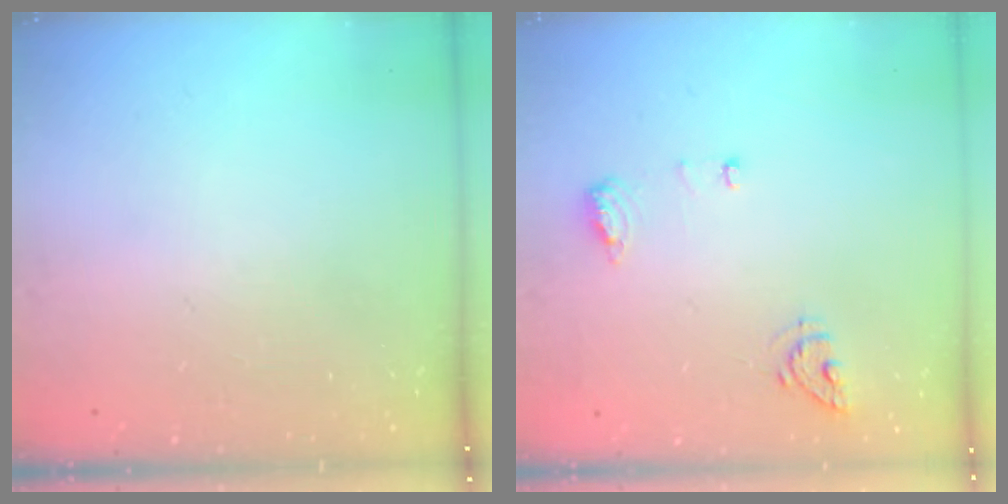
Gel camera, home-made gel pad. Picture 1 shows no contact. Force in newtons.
{"total": 6.9, "press": 6.7, "slide": 1.7}